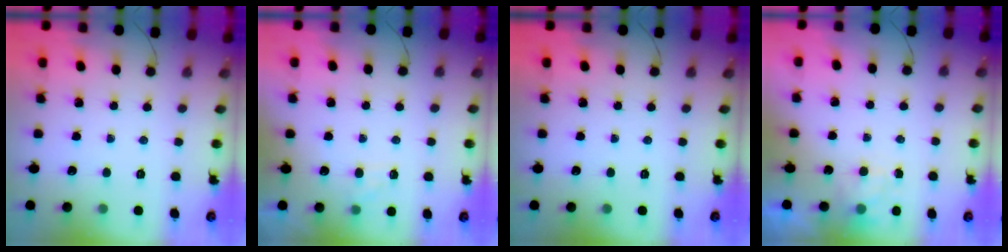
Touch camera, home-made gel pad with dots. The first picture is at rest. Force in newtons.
{"total": 4.6, "press": 4.3, "slide": 1.6}
{"total": 0.0}
{"total": 3.0, "press": 2.7, "slide": 1.4}